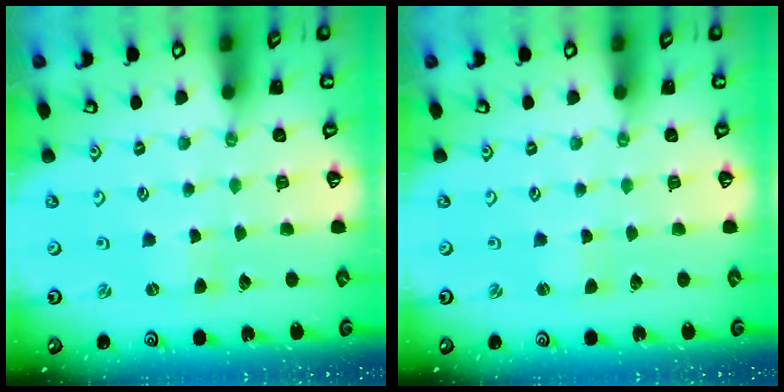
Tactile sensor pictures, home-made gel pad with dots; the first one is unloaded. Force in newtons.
{"total": 0.7, "press": 0.7, "slide": 0.2}